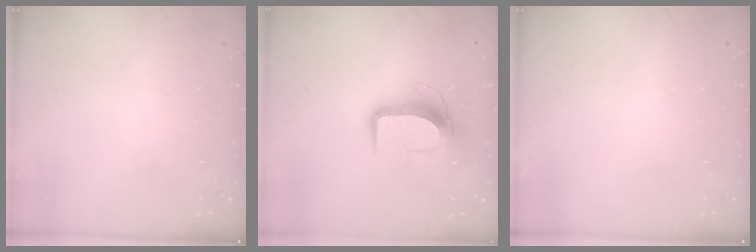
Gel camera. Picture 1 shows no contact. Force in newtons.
{"total": 11.1, "press": 11.0, "slide": 1.0}
{"total": 0.0}